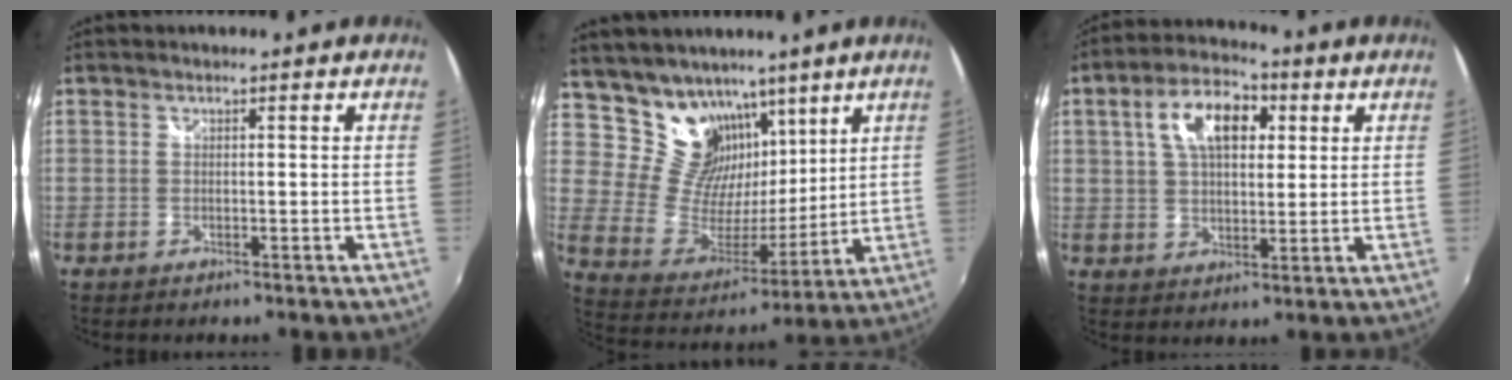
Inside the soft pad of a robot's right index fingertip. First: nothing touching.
{"total": 14.8, "force": [10.0, 9.4, 5.6], "torque": [-0.112, 0.006, 0.195]}
{"total": 11.2, "force": [3.7, 6.2, 8.6], "torque": [-0.152, 0.030, 0.059]}